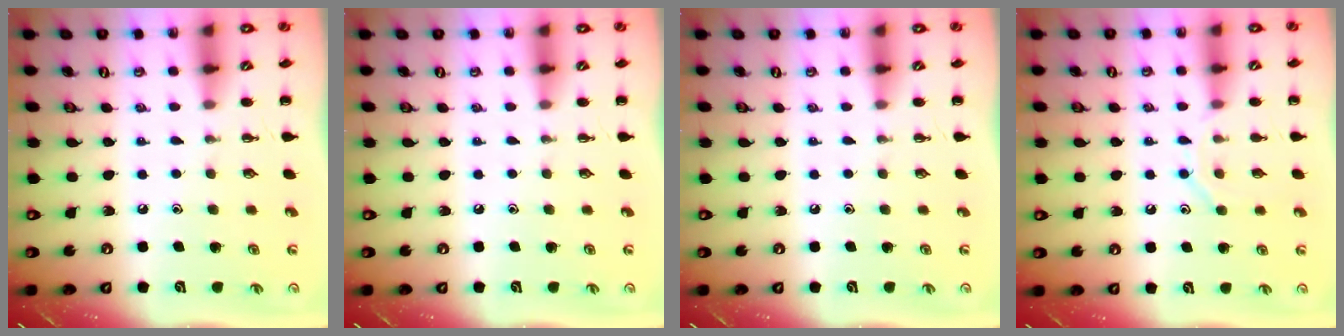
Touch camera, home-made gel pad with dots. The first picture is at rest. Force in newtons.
{"total": 0.0}
{"total": 0.0}
{"total": 8.1, "press": 8.1, "slide": 0.7}